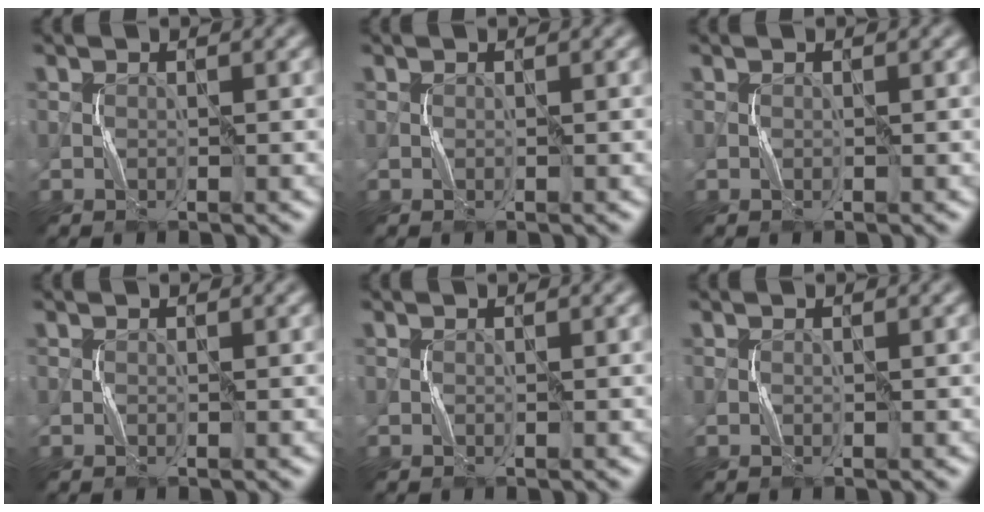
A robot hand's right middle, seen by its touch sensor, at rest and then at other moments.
{"total": 0.0}
{"total": 0.0}
{"total": 0.0}
{"total": 0.0}
{"total": 0.0}